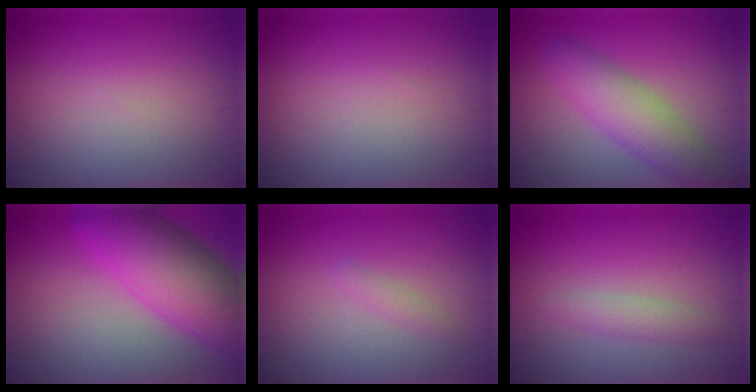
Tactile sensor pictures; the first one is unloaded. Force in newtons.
{"total": 0.0}
{"total": 5.0, "press": 5.0, "slide": 0.2}
{"total": 10.0, "press": 10.0, "slide": 0.3}
{"total": 0.9, "press": 0.9, "slide": 0.0}
{"total": 1.8, "press": 1.8, "slide": 0.1}